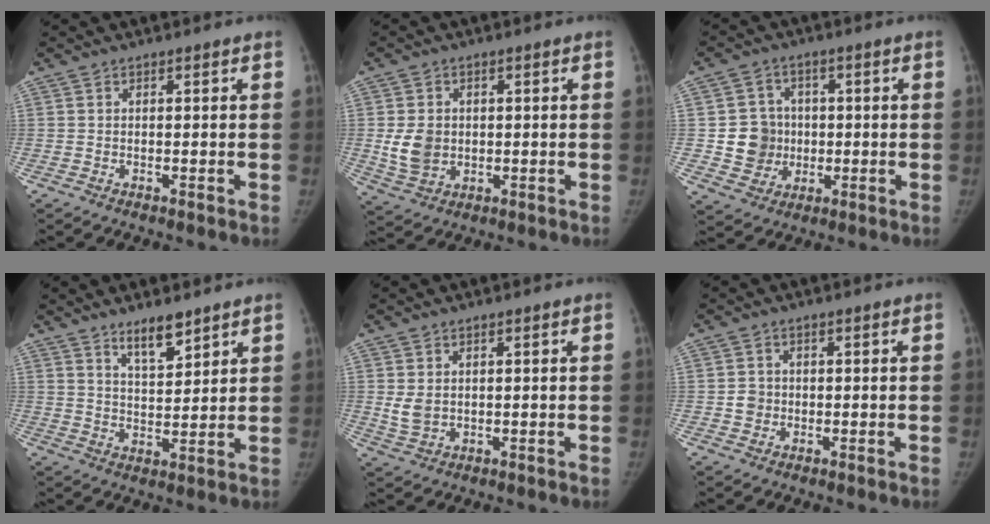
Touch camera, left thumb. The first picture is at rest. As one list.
[{"total": 6.6, "force": [0.2, 5.3, 4.0], "torque": [-0.060, -0.005, 0.014]}, {"total": 8.2, "force": [-0.2, 7.8, 2.5], "torque": [-0.006, 0.009, 0.003]}, {"total": 6.4, "force": [4.9, 1.9, 3.7], "torque": [-0.045, -0.040, 0.084]}, {"total": 3.5, "force": [0.6, 2.7, 2.3], "torque": [-0.038, -0.009, 0.021]}, {"total": 2.5, "force": [-0.2, 2.4, 0.7], "torque": [0.001, 0.005, -0.002]}]